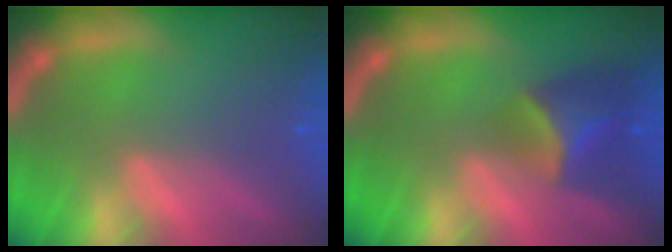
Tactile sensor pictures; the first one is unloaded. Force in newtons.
{"total": 5.5}